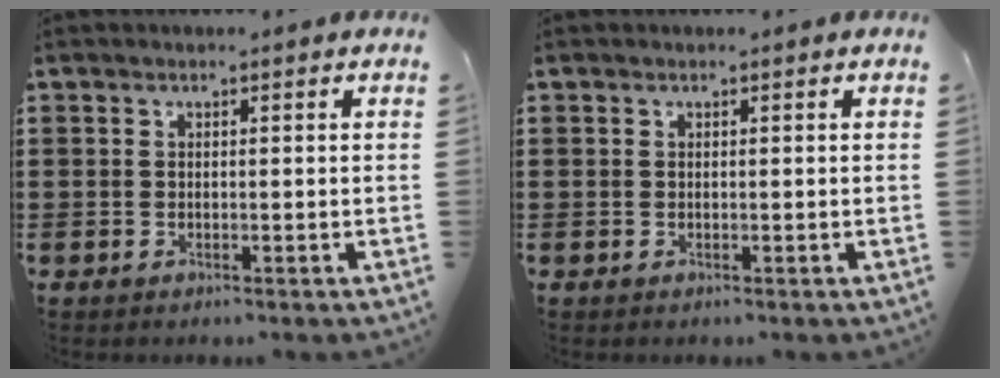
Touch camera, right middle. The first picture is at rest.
{"total": 0.0}